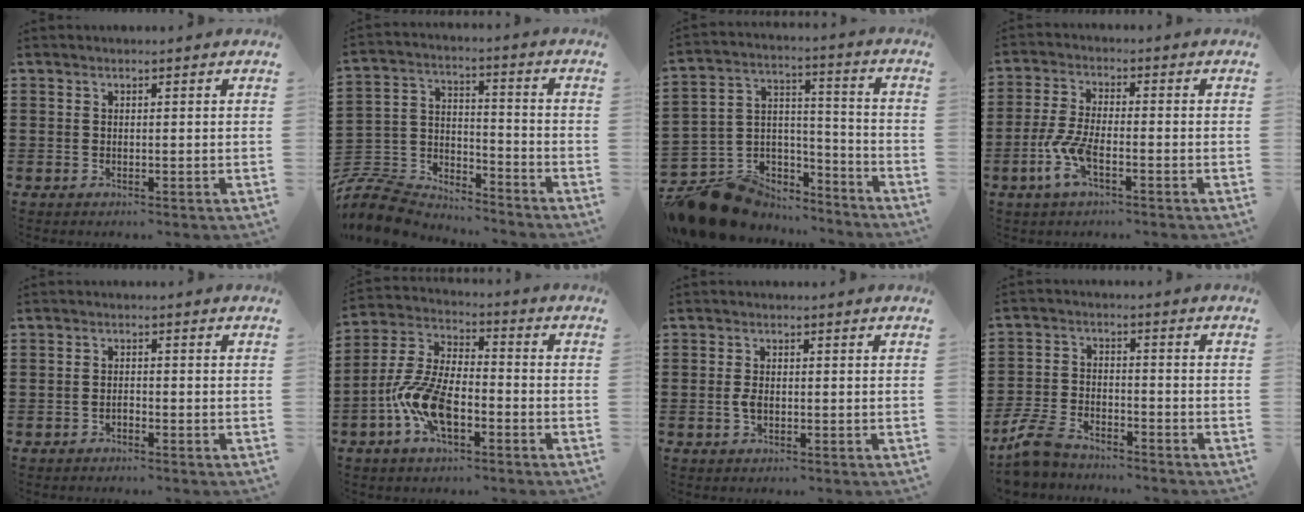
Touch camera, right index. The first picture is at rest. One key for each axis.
{"total": 8.9, "fx": -8.4, "fy": 2.2, "fz": 1.9, "tx": -0.058, "ty": 0.007, "tz": -0.171}
{"total": 11.6, "fx": -9.9, "fy": 5.8, "fz": 2.1, "tx": -0.063, "ty": 0.028, "tz": -0.183}
{"total": 6.1, "fx": -2.6, "fy": 1.9, "fz": 5.2, "tx": -0.137, "ty": -0.017, "tz": -0.055}
{"total": 1.0, "fx": -0.8, "fy": 0.3, "fz": 0.4, "tx": -0.011, "ty": -0.004, "tz": -0.016}
{"total": 10.3, "fx": -3.8, "fy": 4.7, "fz": 8.3, "tx": -0.201, "ty": -0.008, "tz": -0.074}
{"total": 2.0, "fx": -0.3, "fy": 1.0, "fz": 1.7, "tx": -0.040, "ty": -0.003, "tz": -0.007}
{"total": 6.1, "fx": -5.3, "fy": 1.7, "fz": 2.4, "tx": -0.072, "ty": -0.001, "tz": -0.109}